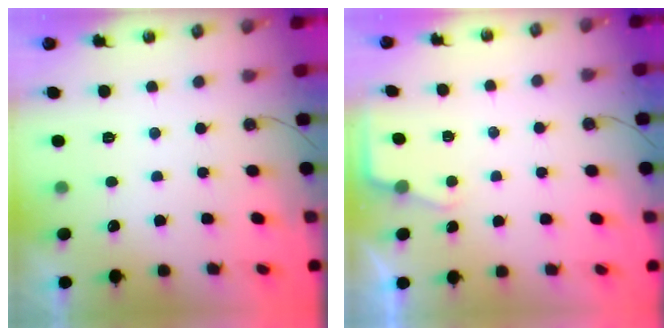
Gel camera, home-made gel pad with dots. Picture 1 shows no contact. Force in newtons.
{"total": 2.4, "press": 2.4, "slide": 0.3}